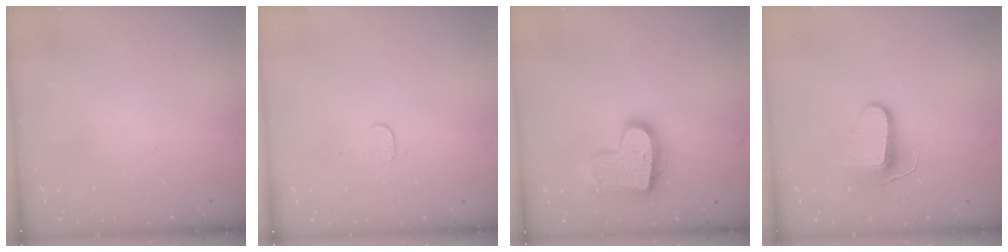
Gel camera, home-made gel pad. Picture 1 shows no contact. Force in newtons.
{"total": 3.0, "press": 3.0, "slide": 0.3}
{"total": 17.3, "press": 17.3, "slide": 1.1}
{"total": 9.5, "press": 9.5, "slide": 0.3}